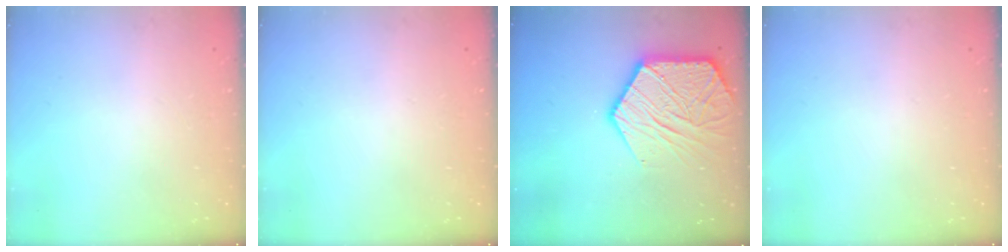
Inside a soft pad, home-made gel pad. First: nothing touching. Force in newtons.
{"total": 0.0}
{"total": 16.8, "press": 16.8, "slide": 1.3}
{"total": 0.0}